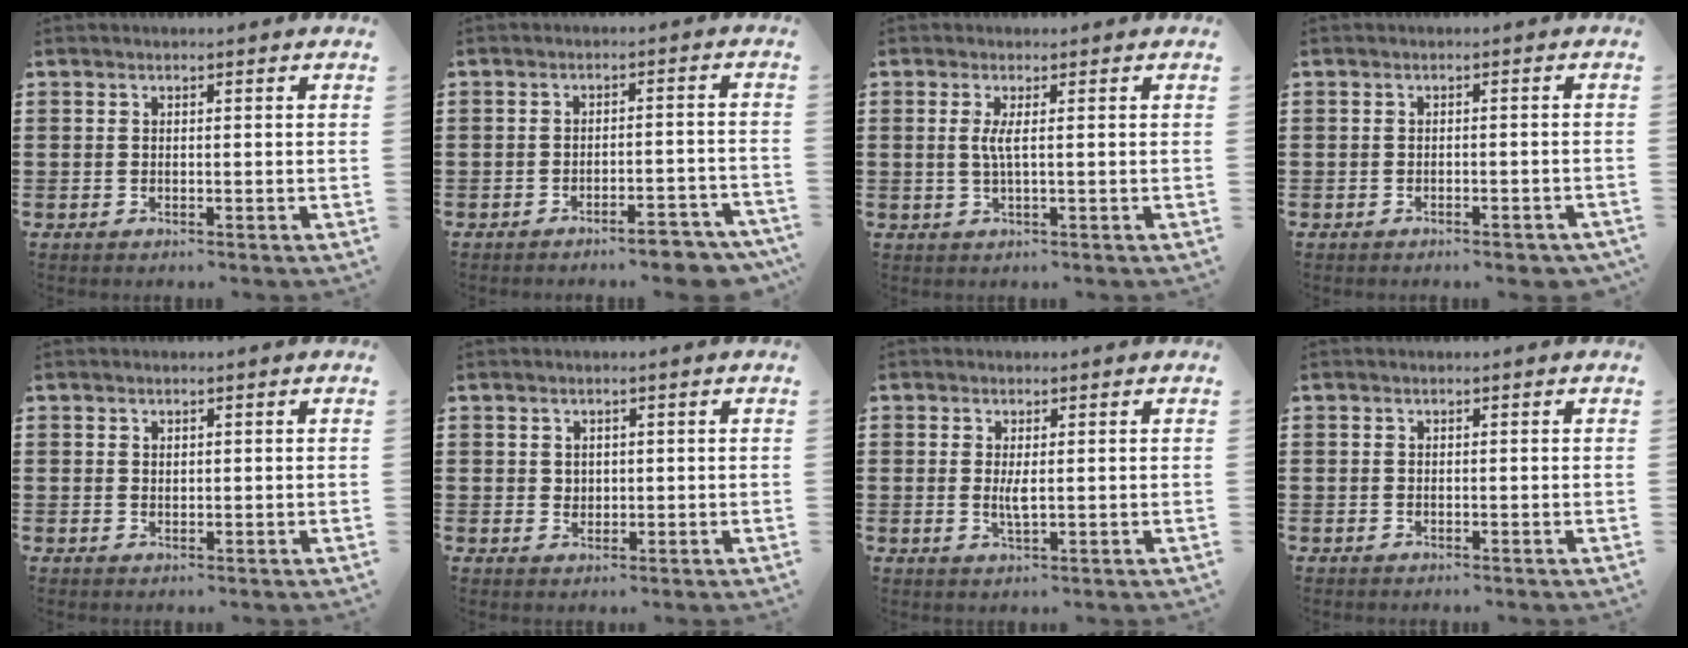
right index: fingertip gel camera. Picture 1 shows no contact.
{"total": 4.6, "force": [-4.1, 0.3, 2.0], "torque": [-0.033, -0.004, -0.077]}
{"total": 2.4, "force": [0.2, -0.1, 2.4], "torque": [-0.048, -0.006, 0.002]}
{"total": 1.4, "force": [-1.2, 0.2, 0.6], "torque": [-0.014, -0.001, -0.024]}
{"total": 0.8, "force": [0.6, 0.5, 0.2], "torque": [-0.005, 0.002, 0.012]}
{"total": 1.5, "force": [0.8, 1.2, 0.3], "torque": [-0.008, 0.006, 0.016]}
{"total": 2.4, "force": [0.2, 0.4, 2.4], "torque": [-0.046, -0.006, 0.005]}
{"total": 0.0}